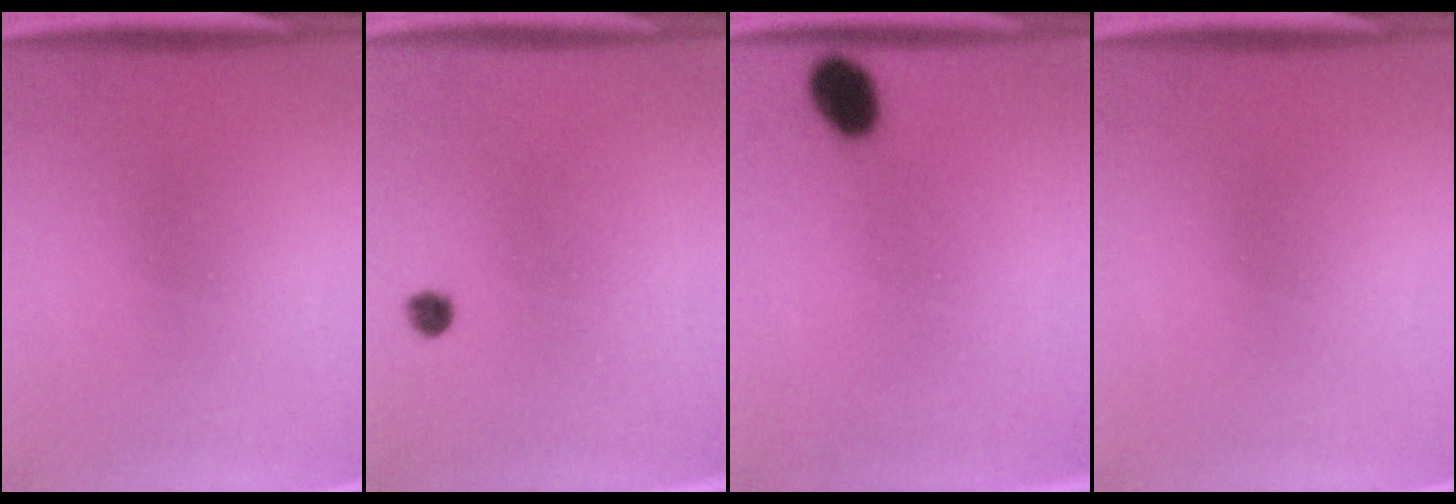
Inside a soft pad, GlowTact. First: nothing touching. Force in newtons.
{"total": 1.7}
{"total": 6.0}
{"total": 0.0}